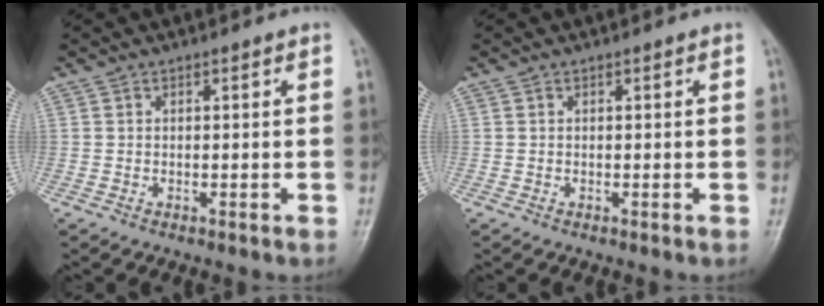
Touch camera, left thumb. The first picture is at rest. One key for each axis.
{"total": 0.0}